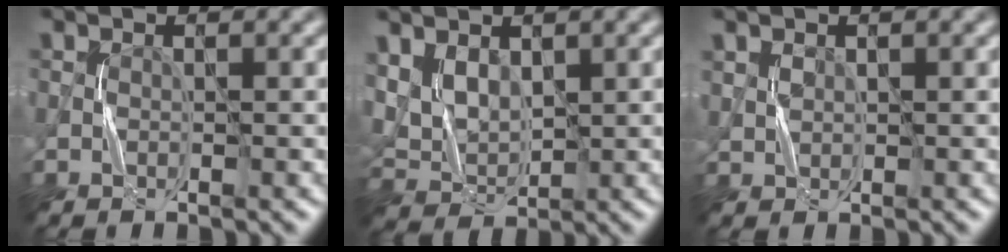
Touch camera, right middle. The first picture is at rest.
{"total": 3.0, "force": [1.7, 1.8, 1.6], "torque": [-0.037, -0.005, 0.039]}
{"total": 0.6, "force": [0.5, 0.3, -0.2], "torque": [0.008, 0.001, 0.014]}